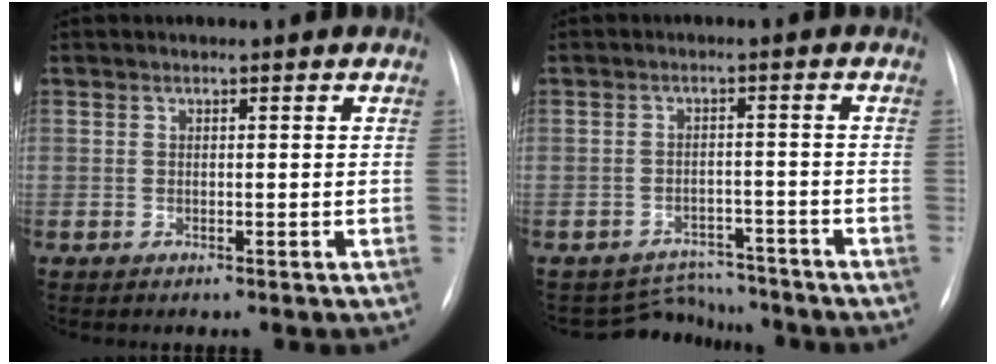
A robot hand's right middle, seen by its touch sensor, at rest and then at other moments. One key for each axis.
{"total": 5.7, "fx": -5.2, "fy": 1.7, "fz": -1.4, "tx": 0.022, "ty": 0.023, "tz": -0.074}